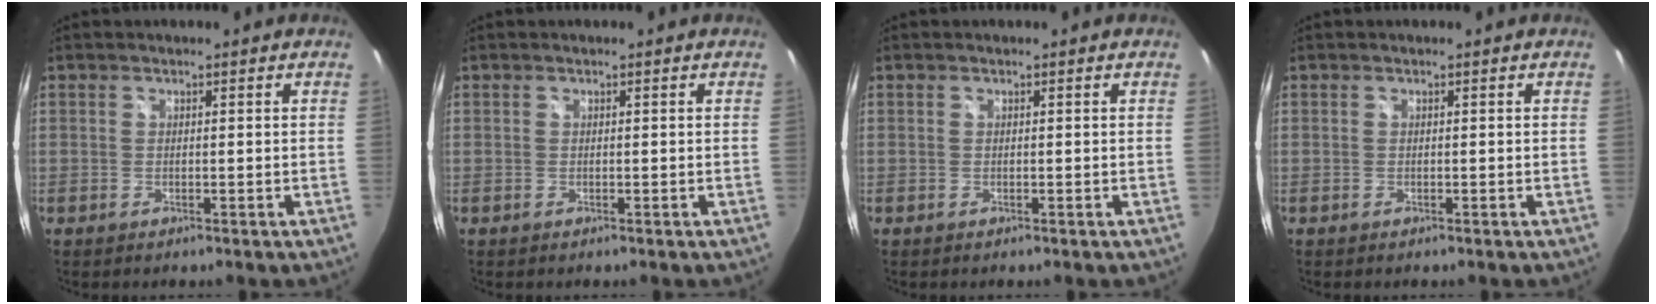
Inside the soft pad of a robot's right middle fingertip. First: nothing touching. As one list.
[{"total": 0.0}, {"total": 0.0}, {"total": 0.0}]